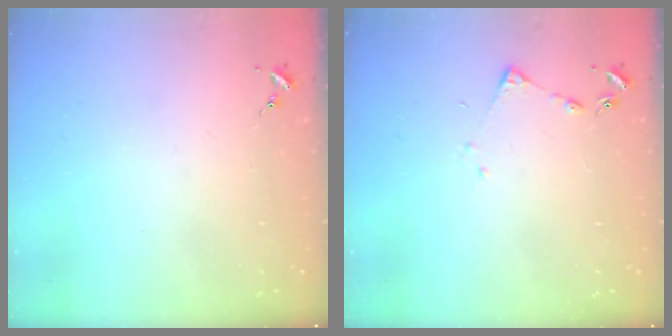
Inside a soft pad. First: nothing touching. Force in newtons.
{"total": 4.1, "press": 4.1, "slide": 0.5}